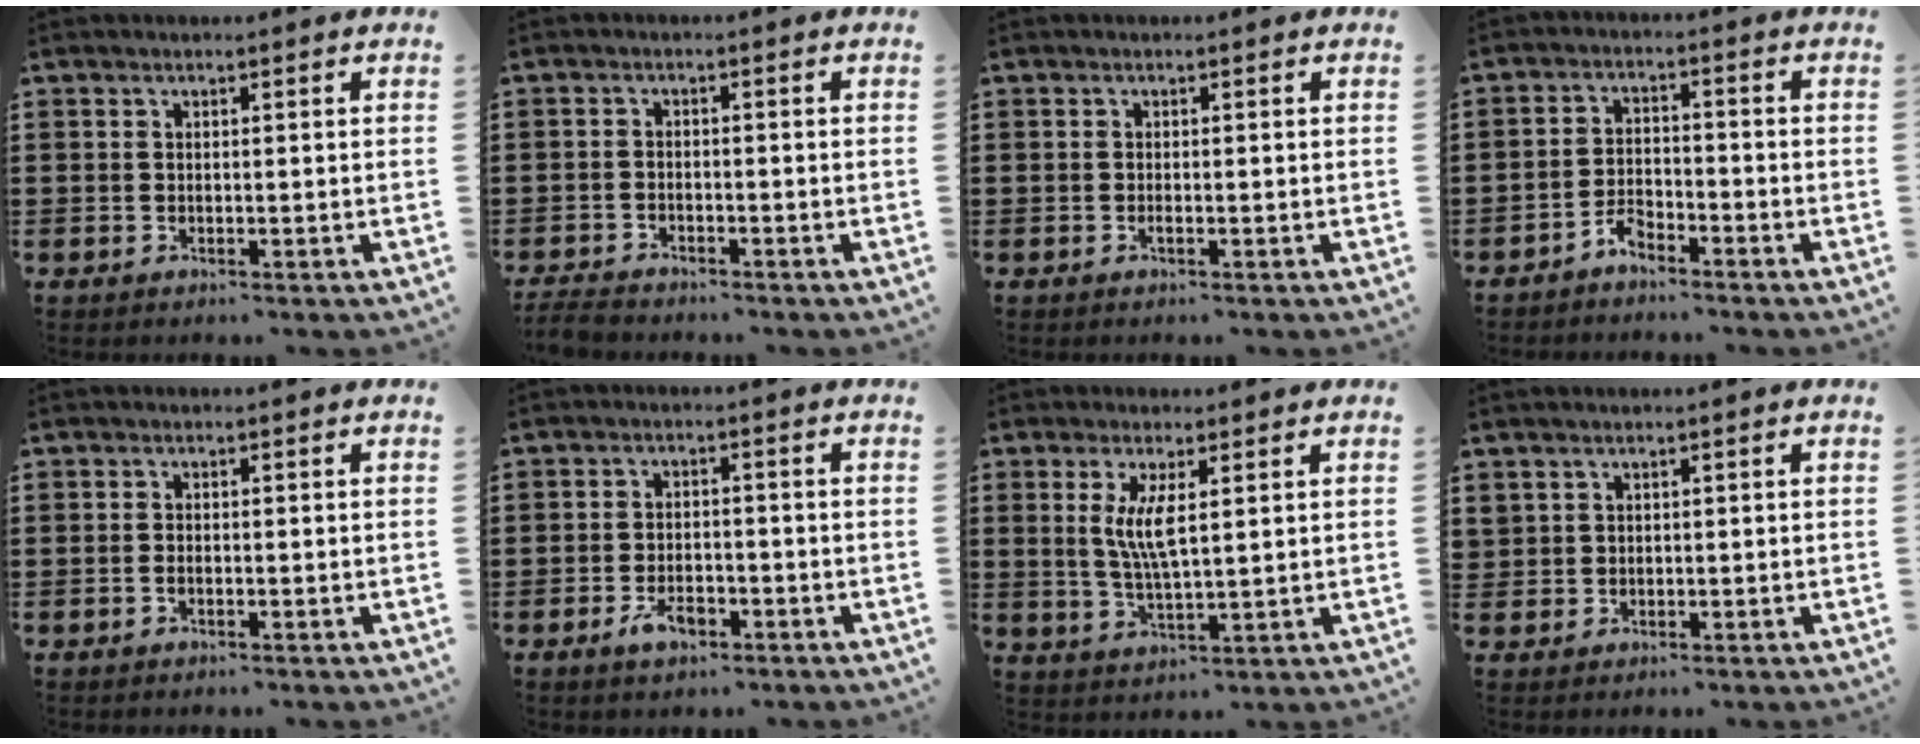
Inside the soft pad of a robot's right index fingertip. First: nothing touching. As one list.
[{"total": 2.5, "force": [-2.4, 0.5, 0.5], "torque": [-0.024, -0.003, -0.054]}, {"total": 0.5, "force": [-0.2, 0.0, 0.5], "torque": [-0.008, -0.004, -0.003]}, {"total": 2.9, "force": [-2.8, 0.6, 0.5], "torque": [-0.017, 0.007, -0.057]}, {"total": 0.6, "force": [-0.2, 0.3, 0.5], "torque": [-0.011, -0.003, -0.002]}, {"total": 3.4, "force": [-1.7, 1.8, 2.4], "torque": [-0.049, 0.001, -0.032]}, {"total": 5.7, "force": [1.5, 1.4, 5.3], "torque": [-0.109, 0.000, 0.025]}, {"total": 1.5, "force": [0.9, 1.1, 0.0], "torque": [-0.002, 0.006, 0.019]}]